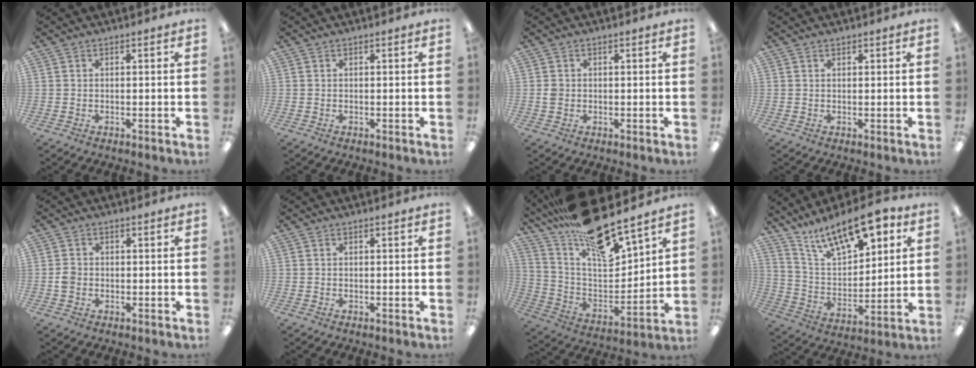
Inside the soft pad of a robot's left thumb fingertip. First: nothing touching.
{"total": 0.0}
{"total": 1.5, "force": [0.0, 1.3, 0.8], "torque": [-0.015, 0.004, 0.000]}
{"total": 0.7, "force": [0.6, 0.2, 0.2], "torque": [-0.004, 0.000, 0.012]}
{"total": 2.0, "force": [-0.3, 1.8, 1.0], "torque": [-0.017, 0.003, -0.006]}
{"total": 0.0}
{"total": 20.2, "force": [17.0, 4.3, 10.0], "torque": [-0.179, -0.127, 0.288]}
{"total": 16.9, "force": [12.2, 6.6, 9.7], "torque": [-0.169, -0.064, 0.212]}